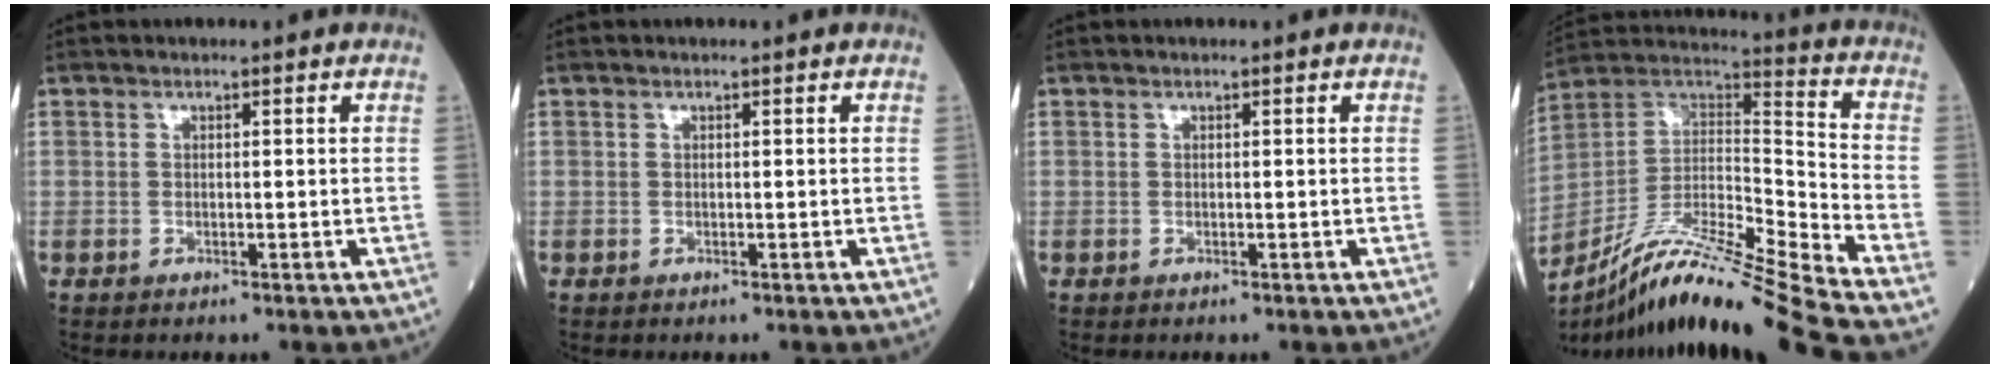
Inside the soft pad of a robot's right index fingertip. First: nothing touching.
{"total": 0.0}
{"total": 0.0}
{"total": 22.1, "force": [-18.5, -2.0, 12.0], "torque": [-0.226, -0.010, -0.336]}